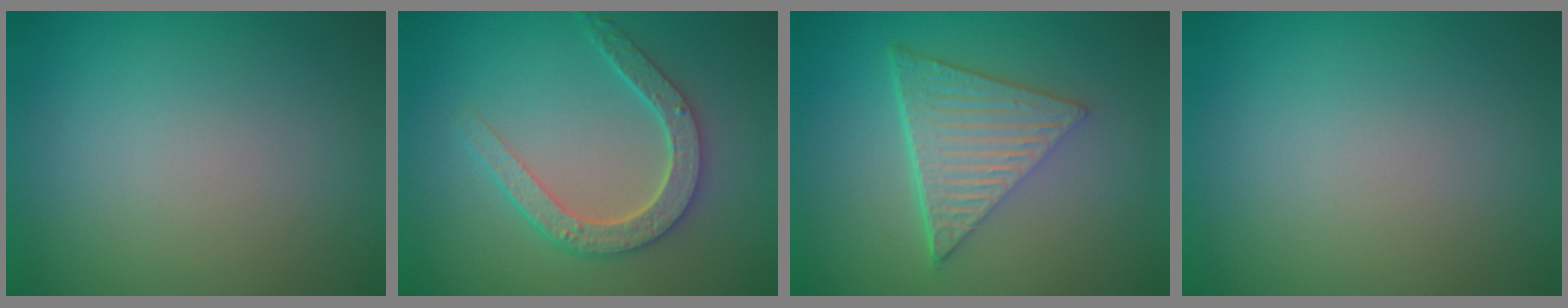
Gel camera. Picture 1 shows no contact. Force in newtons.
{"total": 4.6, "press": 3.7, "slide": 2.7}
{"total": 6.8, "press": 4.5, "slide": 5.0}
{"total": 0.0}